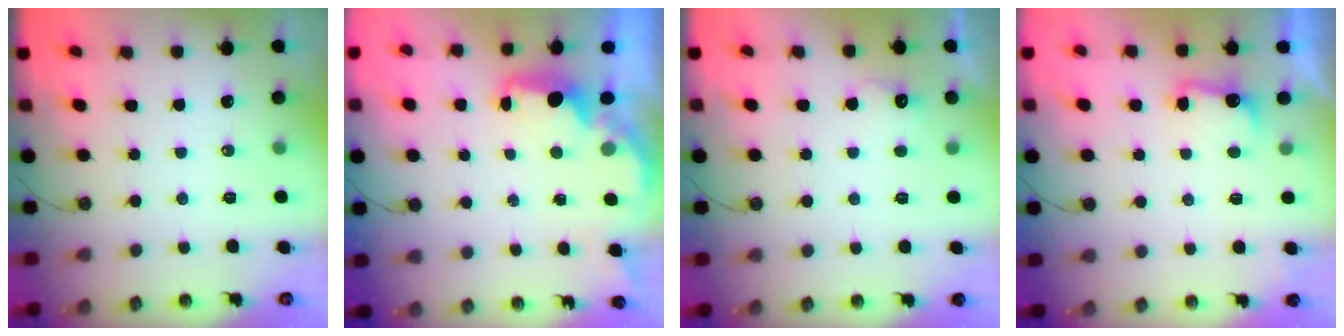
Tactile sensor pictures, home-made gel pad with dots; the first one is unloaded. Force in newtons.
{"total": 2.2, "press": 2.1, "slide": 0.7}
{"total": 5.7, "press": 5.6, "slide": 1.3}
{"total": 5.3, "press": 5.2, "slide": 0.9}